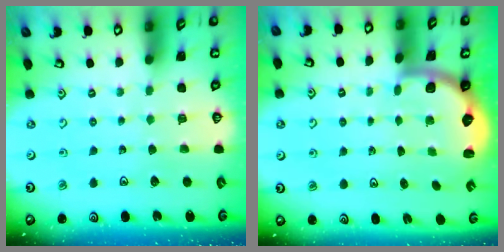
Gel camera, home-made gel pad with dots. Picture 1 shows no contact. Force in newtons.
{"total": 2.2, "press": 2.1, "slide": 0.8}